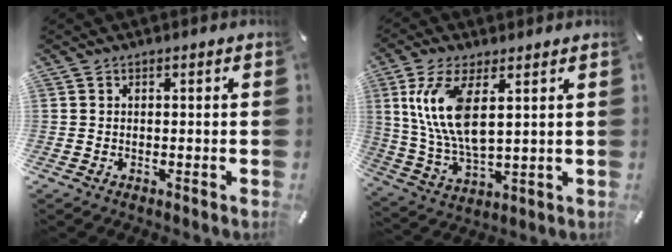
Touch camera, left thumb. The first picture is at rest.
{"total": 12.3, "force": [4.2, 5.2, 10.3], "torque": [-0.231, -0.014, 0.076]}